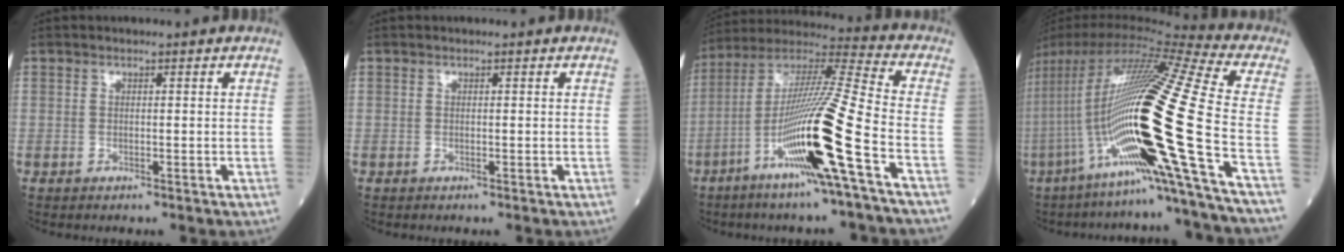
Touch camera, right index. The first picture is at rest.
{"total": 0.0}
{"total": 18.3, "force": [-7.0, -1.6, 16.8], "torque": [-0.328, -0.017, -0.137]}
{"total": 31.3, "force": [-8.3, -0.5, 30.1], "torque": [-0.557, -0.025, -0.165]}